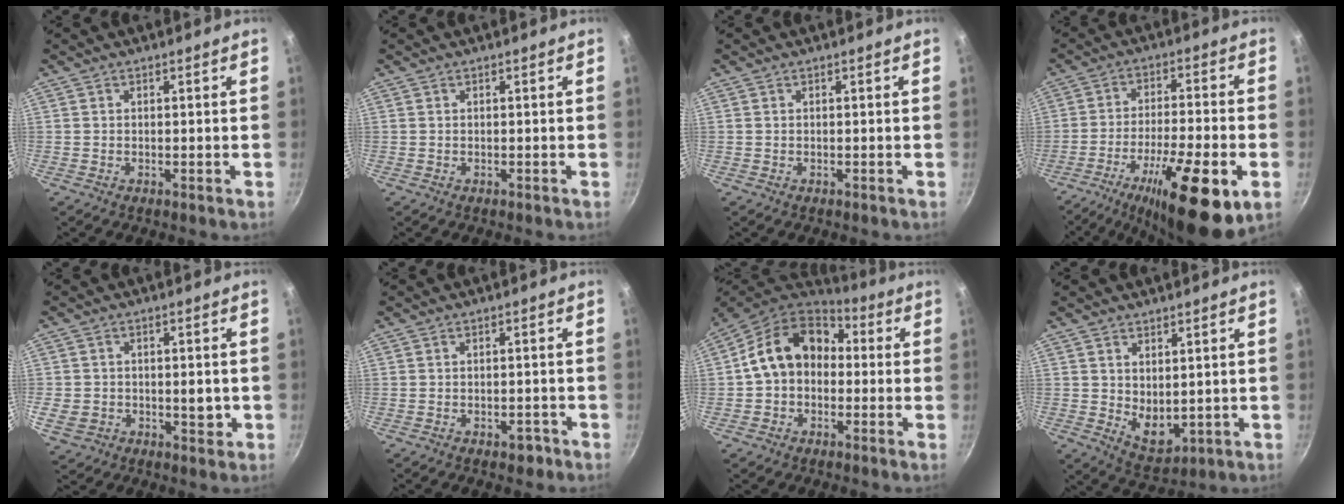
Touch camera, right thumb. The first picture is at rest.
{"total": 0.0}
{"total": 0.0}
{"total": 20.3, "force": [-8.8, 5.4, 17.5], "torque": [-0.272, 0.020, -0.139]}
{"total": 7.5, "force": [-1.0, 5.6, 4.9], "torque": [-0.070, 0.007, -0.011]}
{"total": 2.6, "force": [-1.6, 1.5, 1.4], "torque": [-0.010, 0.019, -0.010]}
{"total": 14.3, "force": [0.8, 11.0, 9.1], "torque": [-0.118, 0.040, -0.004]}
{"total": 6.5, "force": [1.4, 4.1, 4.9], "torque": [-0.062, -0.025, 0.039]}